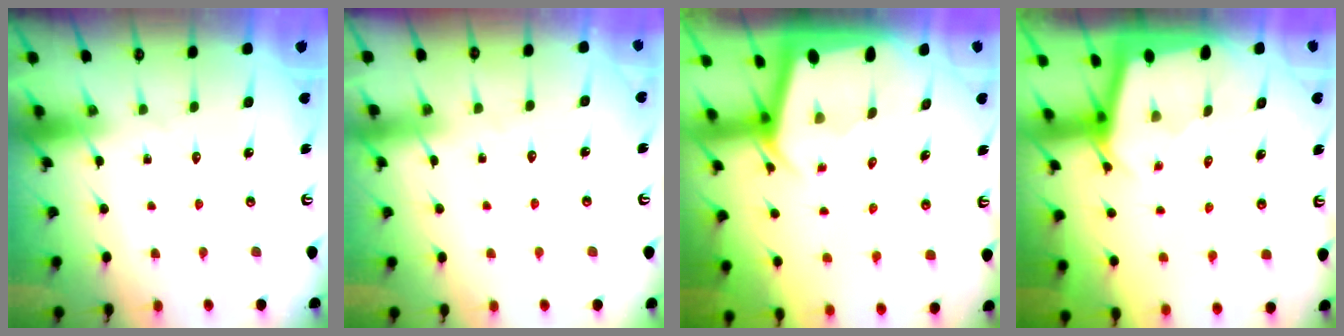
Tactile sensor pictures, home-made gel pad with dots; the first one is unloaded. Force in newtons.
{"total": 2.9, "press": 2.9, "slide": 0.4}
{"total": 2.2, "press": 2.2, "slide": 0.1}
{"total": 2.0, "press": 2.0, "slide": 0.1}